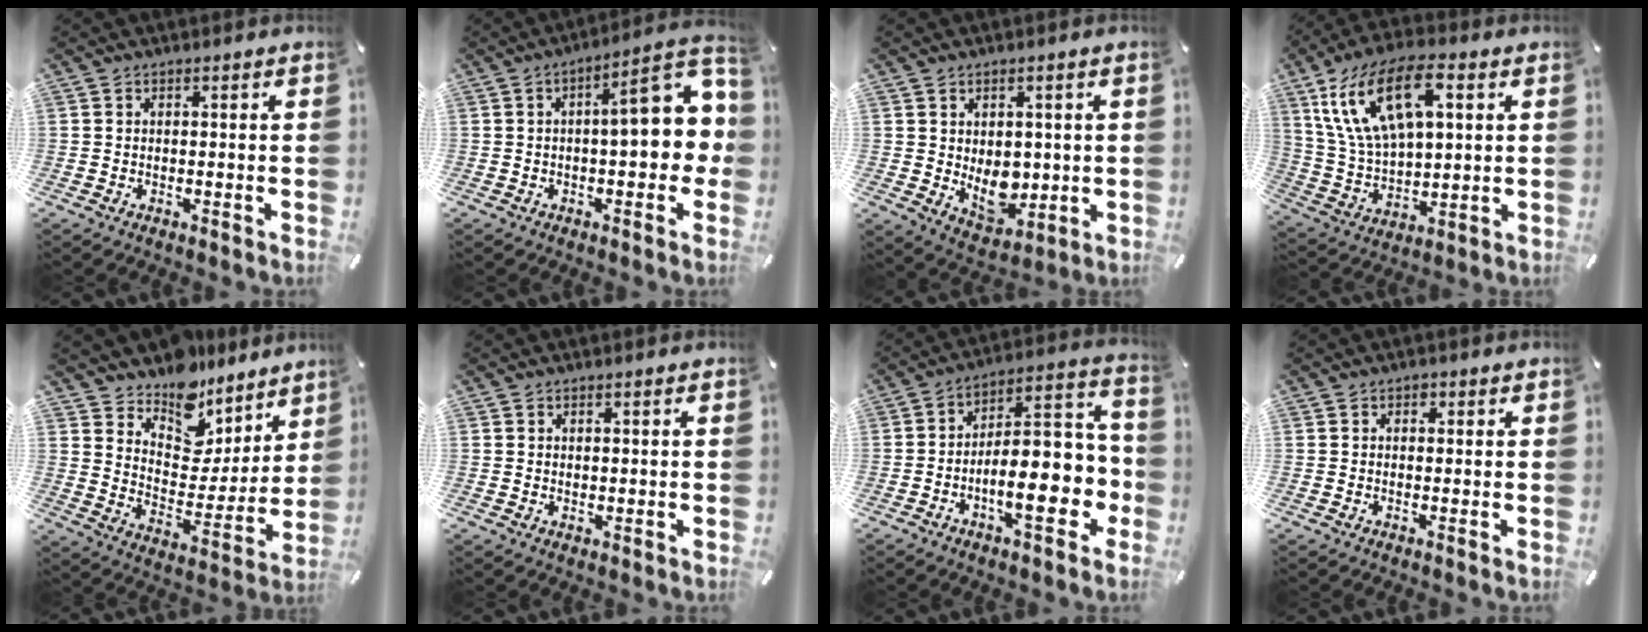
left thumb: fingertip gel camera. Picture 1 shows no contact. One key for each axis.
{"total": 14.2, "fx": 1.2, "fy": 5.3, "fz": 13.2, "tx": -0.163, "ty": -0.016, "tz": 0.016}
{"total": 8.2, "fx": 0.0, "fy": 6.2, "fz": 5.3, "tx": -0.069, "ty": -0.006, "tz": 0.003}
{"total": 17.9, "fx": 7.9, "fy": 9.4, "fz": 13.0, "tx": -0.303, "ty": -0.006, "tz": 0.133}
{"total": 12.7, "fx": 10.6, "fy": 7.0, "fz": 0.9, "tx": -0.013, "ty": -0.121, "tz": 0.194}
{"total": 0.6, "fx": 0.4, "fy": 0.4, "fz": 0.2, "tx": -0.004, "ty": 0.001, "tz": 0.008}
{"total": 16.7, "fx": -6.0, "fy": 6.6, "fz": 14.1, "tx": -0.200, "ty": 0.003, "tz": -0.092}
{"total": 1.3, "fx": 0.4, "fy": 1.1, "fz": 0.6, "tx": -0.004, "ty": 0.003, "tz": 0.005}